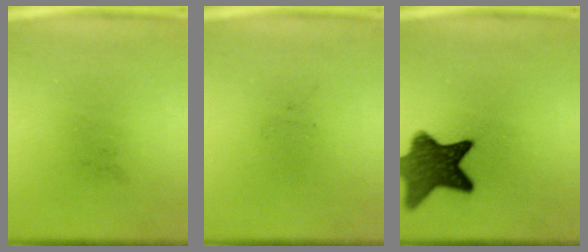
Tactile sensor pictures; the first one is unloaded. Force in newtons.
{"total": 0.0}
{"total": 10.5}